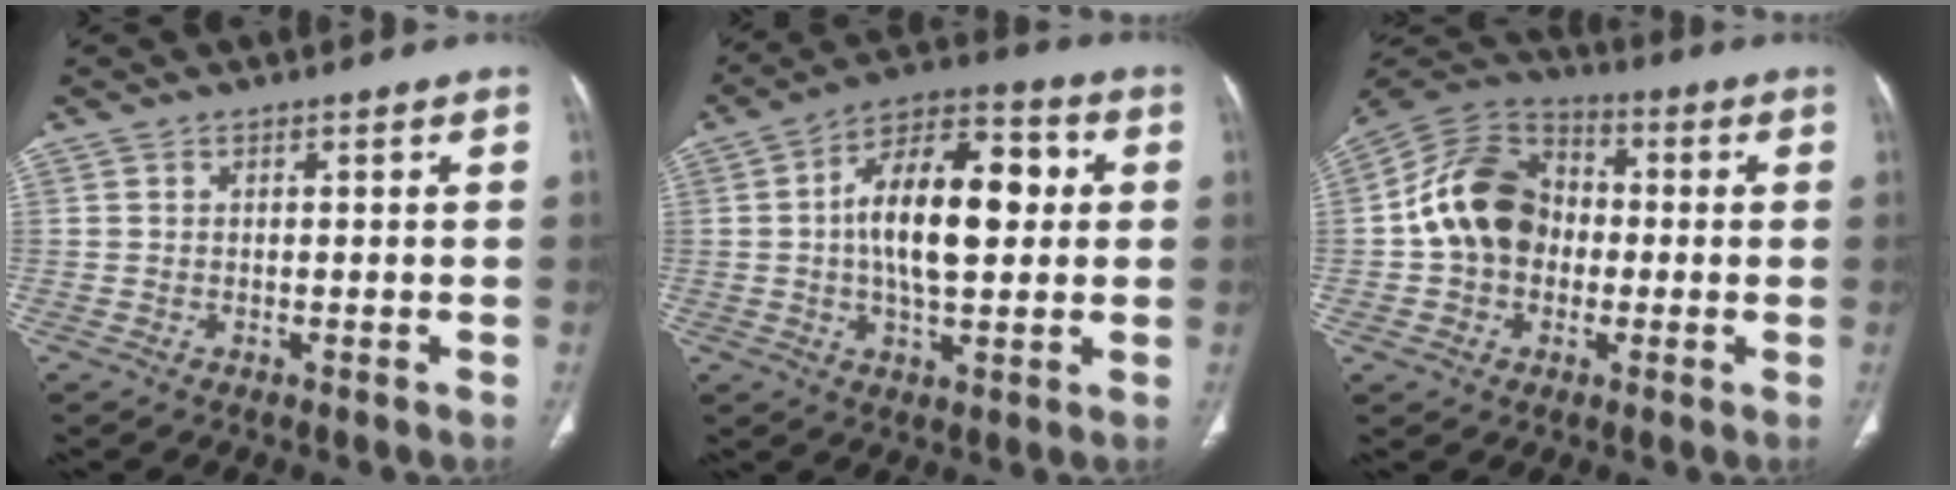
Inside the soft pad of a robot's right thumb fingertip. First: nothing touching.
{"total": 17.1, "force": [1.7, 8.3, 14.9], "torque": [-0.232, 0.024, 0.021]}
{"total": 14.9, "force": [-0.5, 11.6, 9.3], "torque": [-0.149, 0.034, -0.021]}